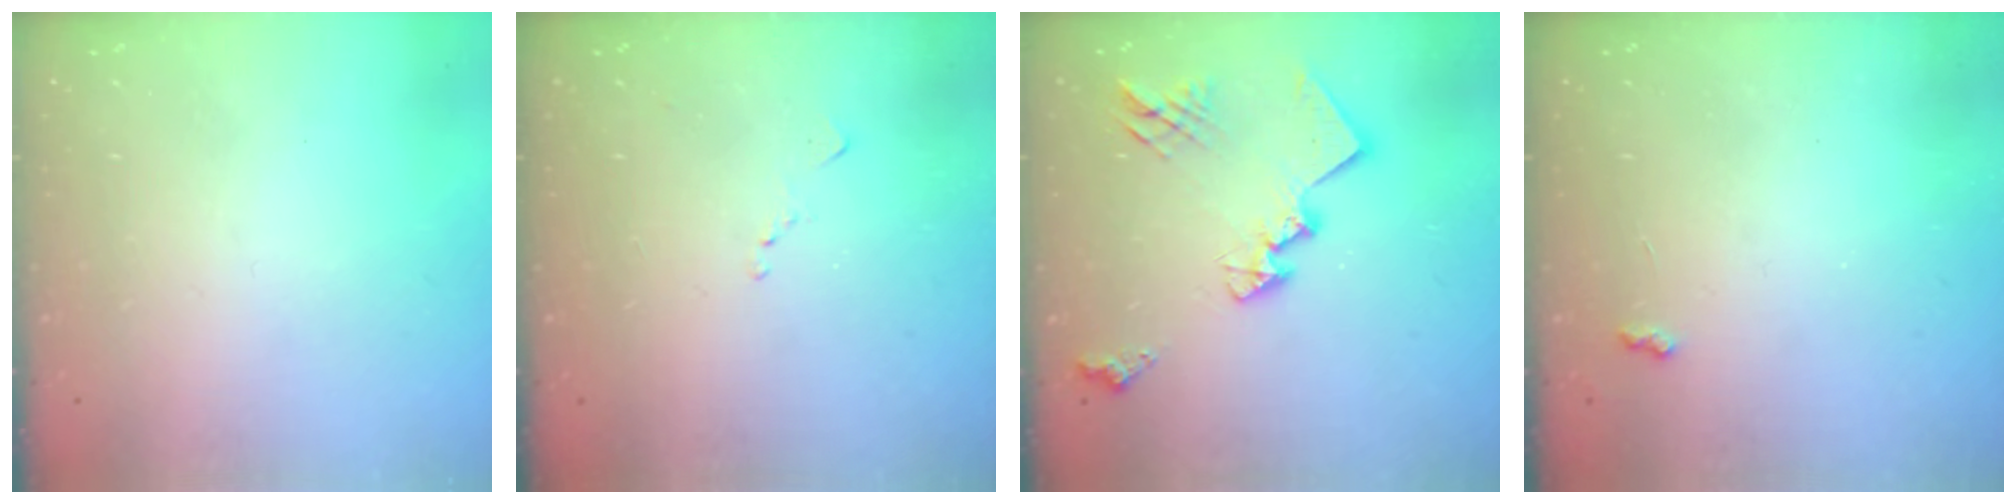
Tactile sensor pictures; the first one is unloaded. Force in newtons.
{"total": 6.1, "press": 6.1, "slide": 0.8}
{"total": 17.0, "press": 17.0, "slide": 1.1}
{"total": 3.4, "press": 3.4, "slide": 0.5}